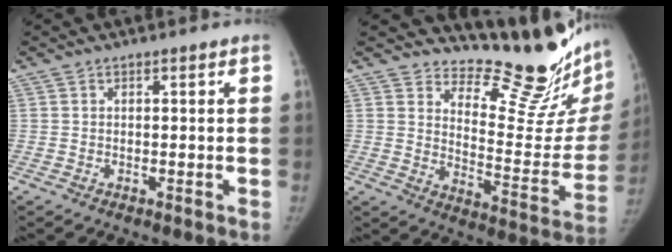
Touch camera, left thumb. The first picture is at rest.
{"total": 19.1, "force": [17.0, 4.7, 7.3], "torque": [-0.049, -0.176, 0.220]}